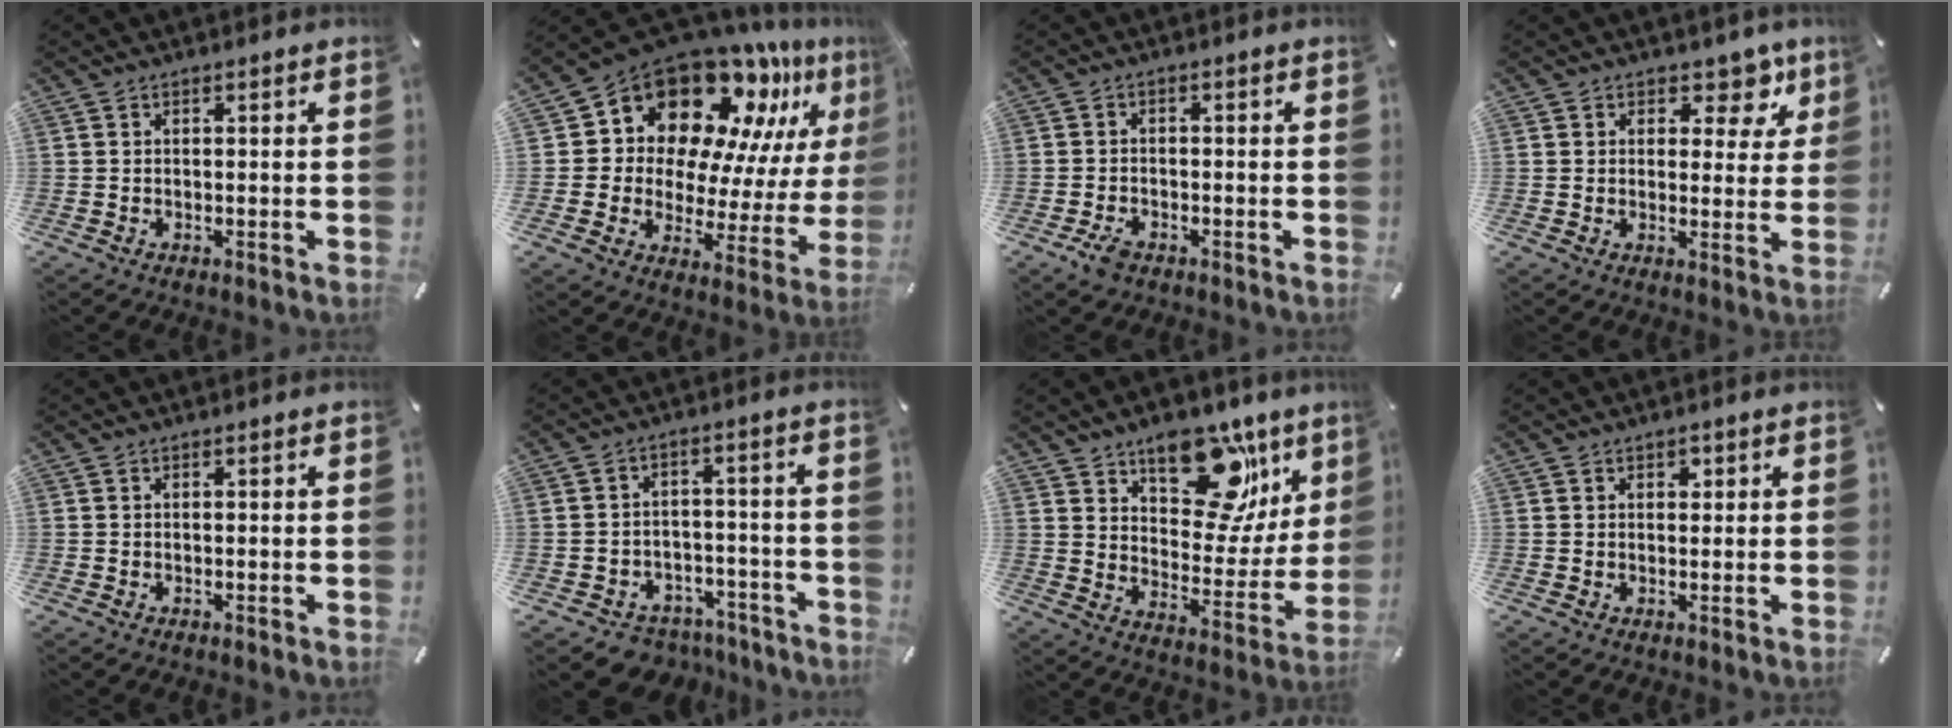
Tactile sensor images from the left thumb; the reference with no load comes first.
{"total": 17.5, "force": [13.4, 9.5, 6.2], "torque": [-0.096, -0.134, 0.228]}
{"total": 3.4, "force": [-2.2, 2.0, 1.8], "torque": [-0.050, 0.004, -0.045]}
{"total": 7.8, "force": [4.5, 5.1, 3.9], "torque": [-0.022, -0.033, 0.071]}
{"total": 0.0}
{"total": 4.9, "force": [-2.8, 4.0, 0.8], "torque": [-0.013, 0.021, -0.051]}
{"total": 19.2, "force": [12.4, 10.9, 9.7], "torque": [-0.120, -0.087, 0.213]}
{"total": 1.4, "force": [0.6, 1.2, 0.4], "torque": [0.006, -0.002, 0.007]}